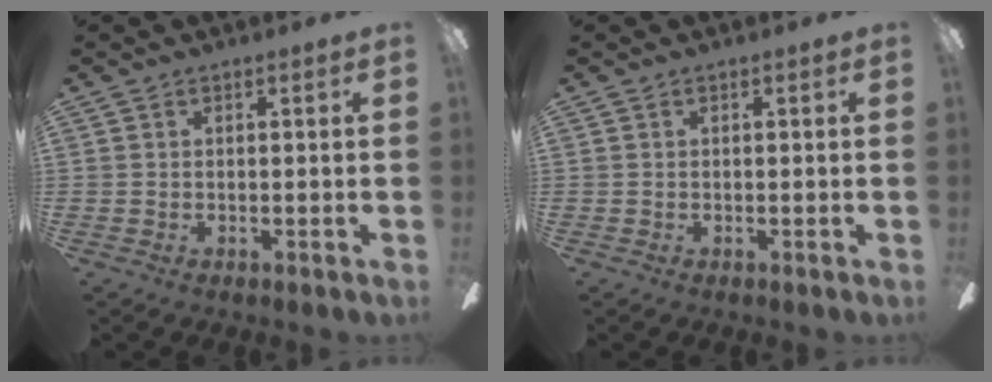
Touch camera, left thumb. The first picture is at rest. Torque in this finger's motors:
{"motor_torque": [0.00, 0.00, -0.03, 0.03, 0.00]}